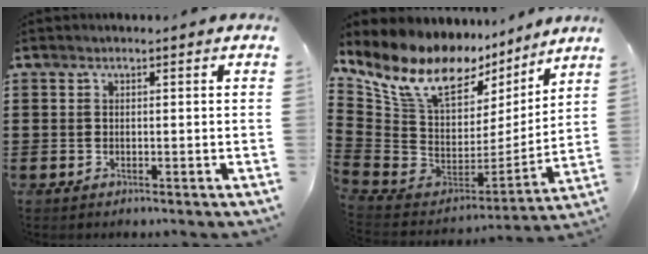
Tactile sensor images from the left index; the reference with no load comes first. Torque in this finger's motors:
{"motor_torque": [2.14, 0.00, 1.05, 0.21]}